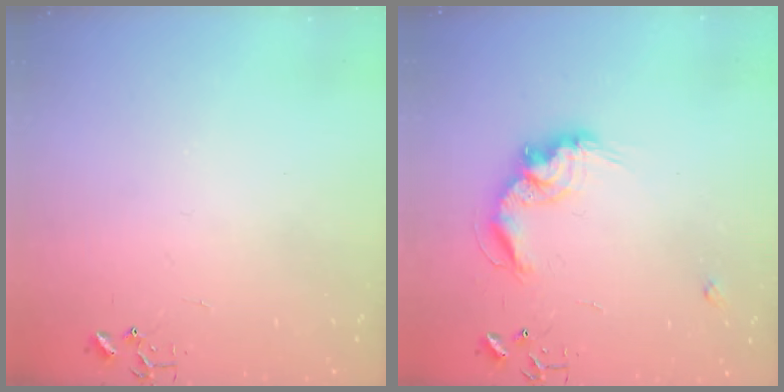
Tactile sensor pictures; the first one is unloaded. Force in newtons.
{"total": 12.6, "press": 12.6, "slide": 0.4}